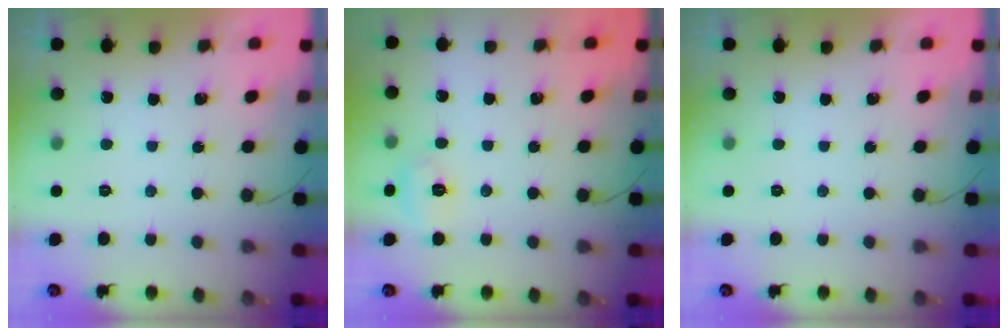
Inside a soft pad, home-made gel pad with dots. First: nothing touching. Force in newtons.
{"total": 5.1, "press": 4.9, "slide": 1.3}
{"total": 0.0}